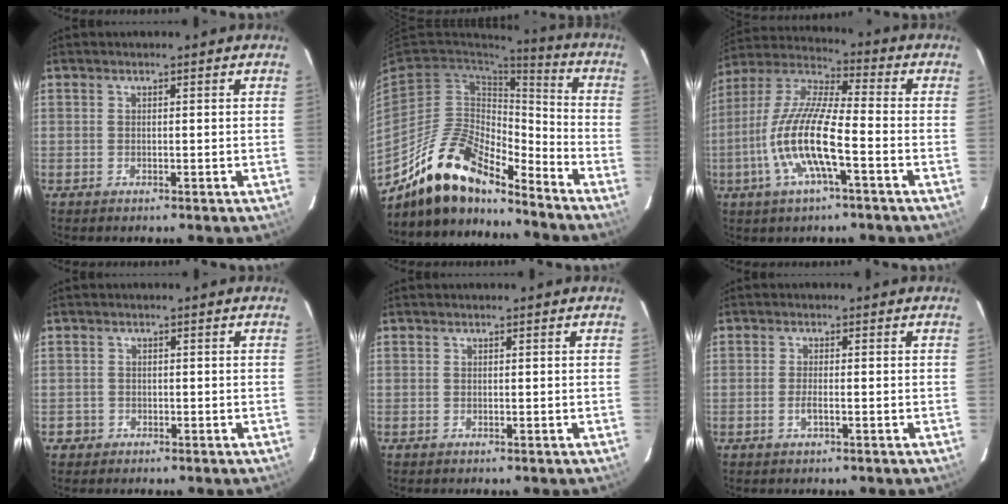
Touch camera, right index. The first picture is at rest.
{"total": 17.5, "force": [-13.8, 5.9, 9.1], "torque": [-0.178, 0.006, -0.255]}
{"total": 14.6, "force": [-4.8, 2.7, 13.5], "torque": [-0.276, -0.006, -0.099]}
{"total": 2.1, "force": [-0.8, 2.0, 0.1], "torque": [-0.003, 0.010, -0.008]}
{"total": 0.0}
{"total": 1.9, "force": [-0.8, 0.4, 1.7], "torque": [-0.036, -0.003, -0.014]}